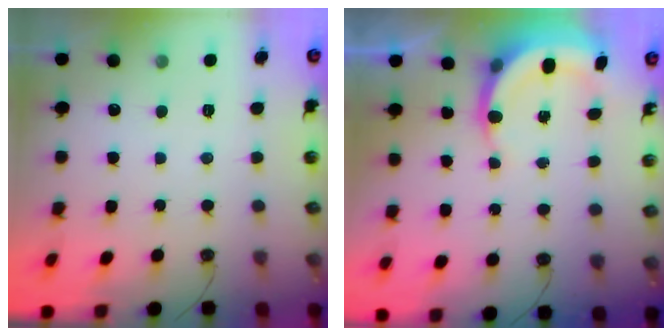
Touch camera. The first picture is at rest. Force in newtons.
{"total": 6.1, "press": 6.1, "slide": 1.0}